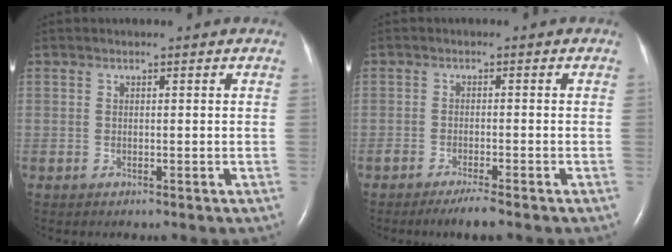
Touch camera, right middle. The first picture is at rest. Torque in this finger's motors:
{"motor_torque": [0.38, -0.32, 0.05, 0.04]}